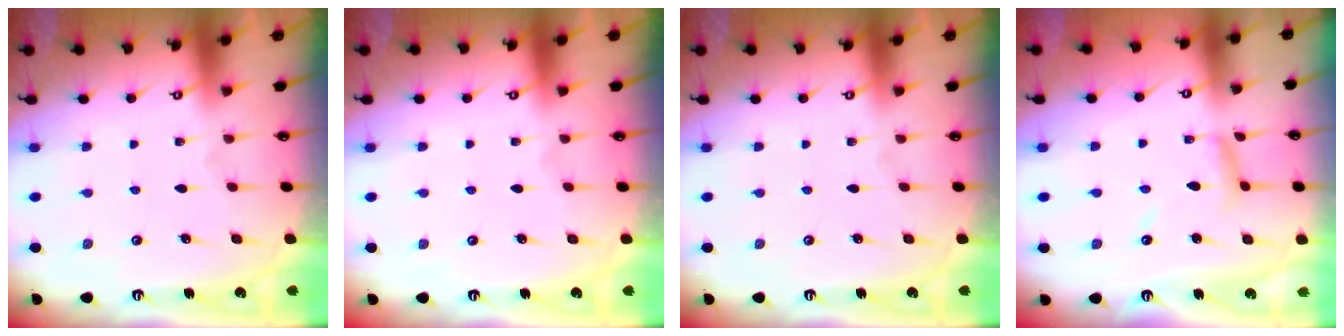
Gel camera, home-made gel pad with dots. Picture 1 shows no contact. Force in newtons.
{"total": 0.0}
{"total": 0.0}
{"total": 7.7, "press": 7.7, "slide": 0.4}